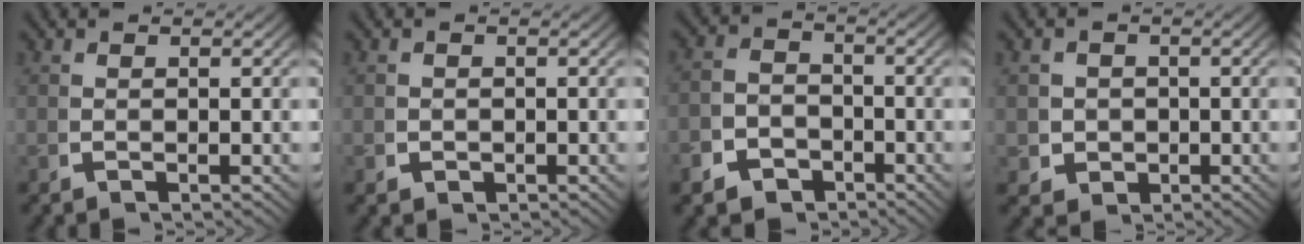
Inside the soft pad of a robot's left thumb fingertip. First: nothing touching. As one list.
[{"total": 1.3, "force": [-0.3, 1.3, 0.4], "torque": [-0.010, -0.006, -0.004]}, {"total": 5.0, "force": [-3.0, 3.8, 1.3], "torque": [-0.018, -0.022, -0.049]}, {"total": 4.1, "force": [-0.5, 3.7, 1.6], "torque": [-0.040, -0.024, 0.002]}]